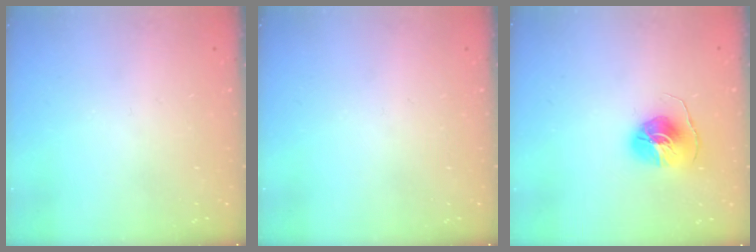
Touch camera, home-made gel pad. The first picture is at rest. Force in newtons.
{"total": 0.0}
{"total": 9.2, "press": 9.2, "slide": 0.4}